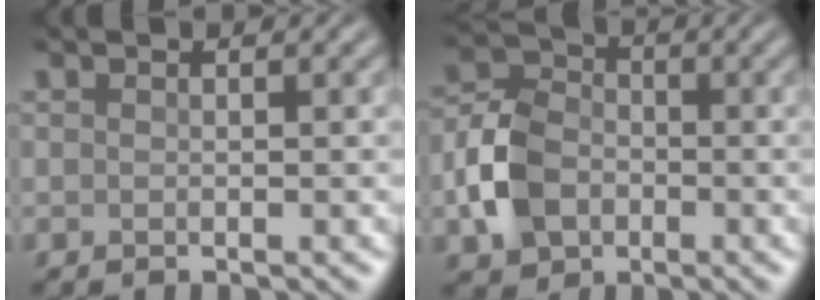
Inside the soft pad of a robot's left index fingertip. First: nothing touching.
{"total": 5.6, "force": [-1.8, 4.3, 3.1], "torque": [-0.068, 0.003, -0.045]}